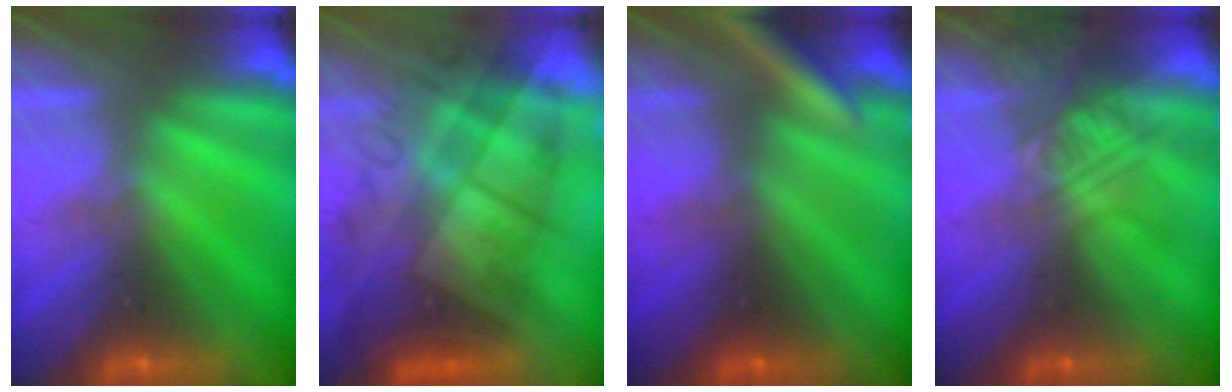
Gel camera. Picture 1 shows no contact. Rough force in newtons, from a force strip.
{"total": 14.6}
{"total": 2.8}
{"total": 2.3}